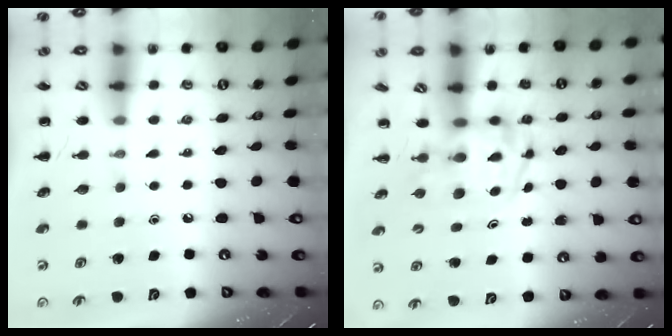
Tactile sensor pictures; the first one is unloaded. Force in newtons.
{"total": 3.7, "press": 3.7, "slide": 0.6}